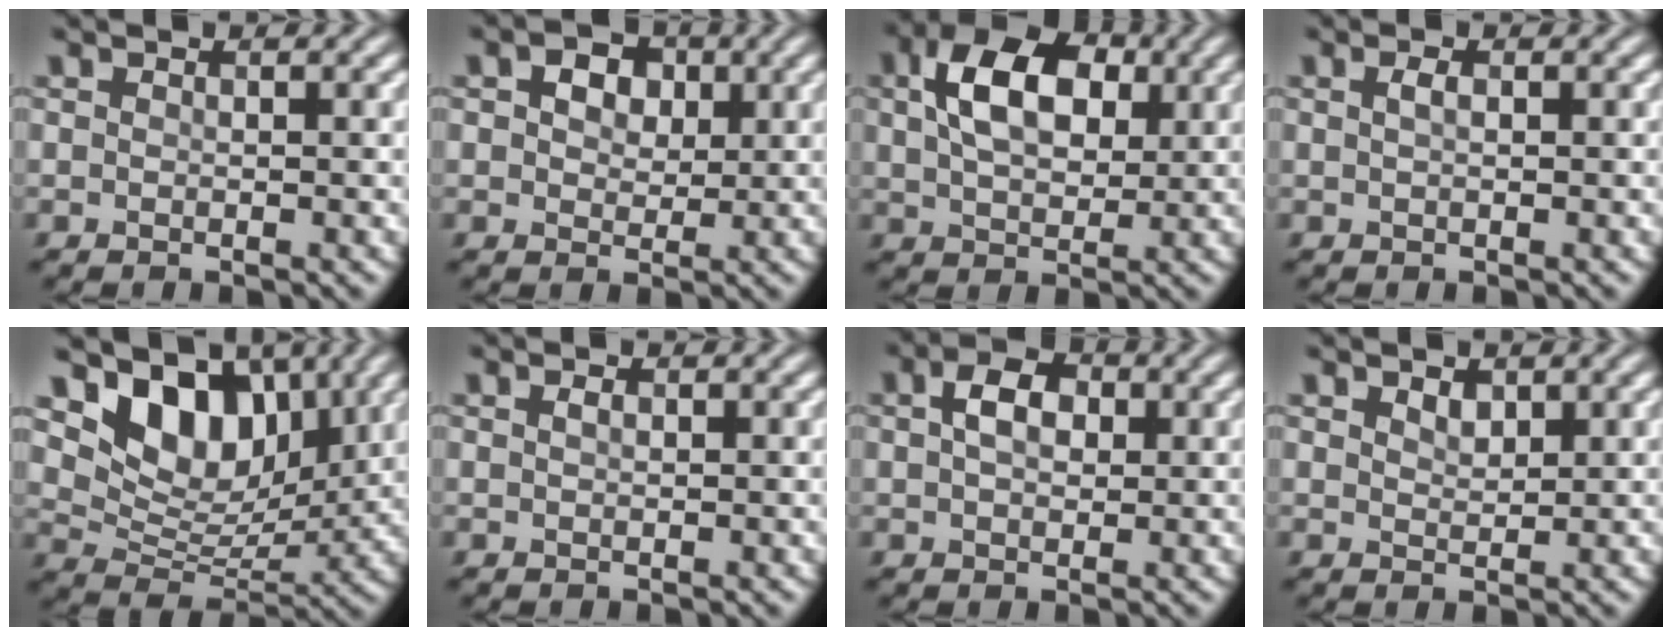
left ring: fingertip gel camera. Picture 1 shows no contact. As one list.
[{"total": 3.3, "force": [1.2, 2.3, 2.0], "torque": [-0.033, 0.003, 0.012]}, {"total": 7.6, "force": [2.1, 4.7, 5.5], "torque": [-0.106, 0.012, 0.033]}, {"total": 0.8, "force": [0.2, 0.3, 0.7], "torque": [-0.016, 0.003, 0.004]}, {"total": 8.2, "force": [4.3, 5.2, 4.7], "torque": [-0.075, -0.015, 0.071]}, {"total": 0.5, "force": [0.2, 0.3, 0.4], "torque": [-0.009, 0.003, 0.004]}, {"total": 3.6, "force": [0.9, 2.4, 2.6], "torque": [-0.049, 0.008, 0.011]}, {"total": 1.2, "force": [0.9, 0.7, 0.6], "torque": [-0.011, -0.001, 0.019]}]